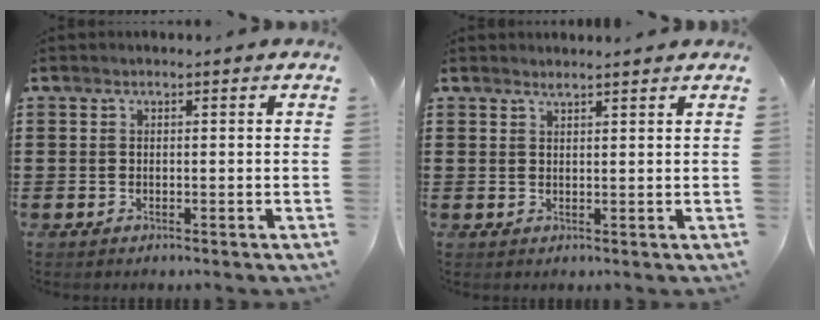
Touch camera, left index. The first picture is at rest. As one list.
[{"total": 1.4, "force": [1.3, -0.1, 0.3], "torque": [-0.008, -0.002, 0.025]}]